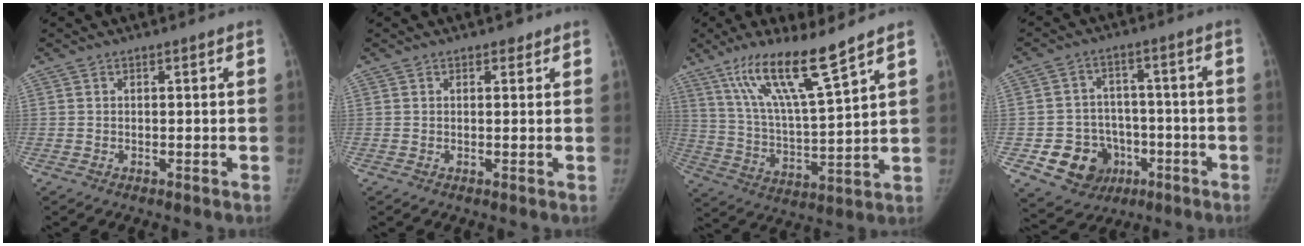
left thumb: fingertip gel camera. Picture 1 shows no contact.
{"total": 1.2, "force": [0.8, 0.8, 0.4], "torque": [0.004, -0.004, 0.007]}
{"total": 14.9, "force": [10.2, 1.3, 10.8], "torque": [-0.192, -0.057, 0.198]}
{"total": 11.8, "force": [-4.4, 10.1, 4.4], "torque": [-0.042, 0.030, -0.056]}